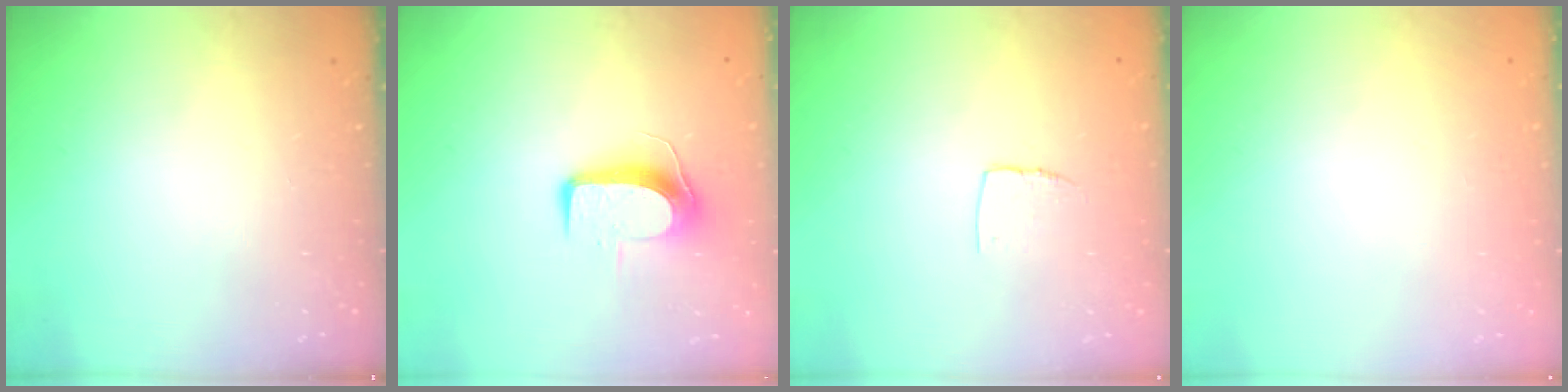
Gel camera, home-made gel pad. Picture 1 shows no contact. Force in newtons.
{"total": 8.8, "press": 8.8, "slide": 0.2}
{"total": 5.1, "press": 5.1, "slide": 0.4}
{"total": 0.0}